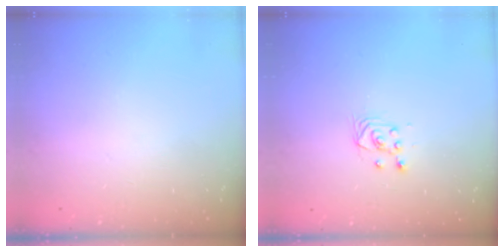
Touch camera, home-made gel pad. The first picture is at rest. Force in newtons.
{"total": 2.9, "press": 2.6, "slide": 1.3}